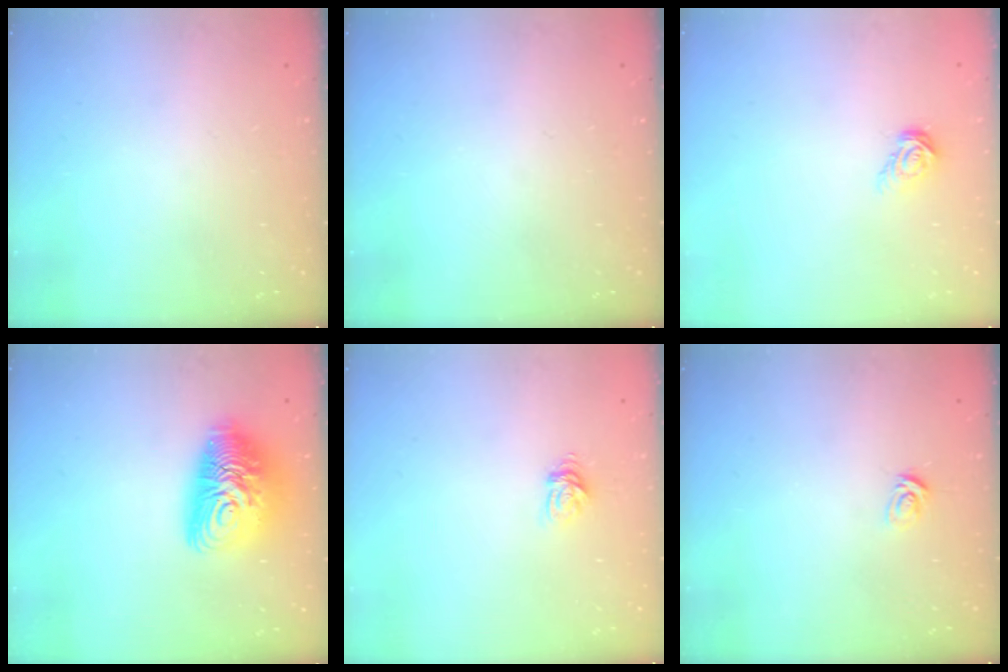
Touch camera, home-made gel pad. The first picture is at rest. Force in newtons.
{"total": 0.0}
{"total": 4.9, "press": 4.9, "slide": 0.4}
{"total": 14.0, "press": 13.9, "slide": 0.9}
{"total": 4.8, "press": 4.7, "slide": 0.6}
{"total": 3.7, "press": 3.7, "slide": 0.2}